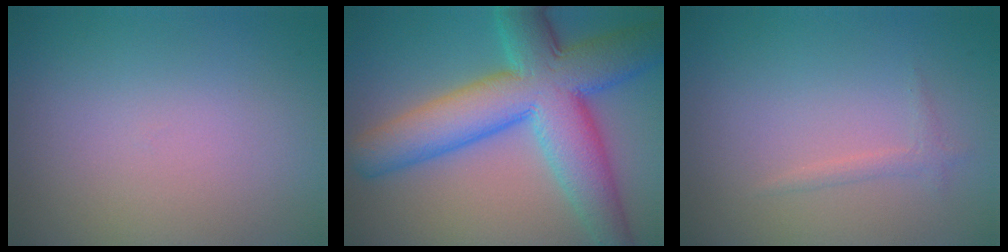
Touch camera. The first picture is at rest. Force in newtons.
{"total": 11.3, "press": 11.3, "slide": 0.1}
{"total": 0.8, "press": 0.8, "slide": 0.1}